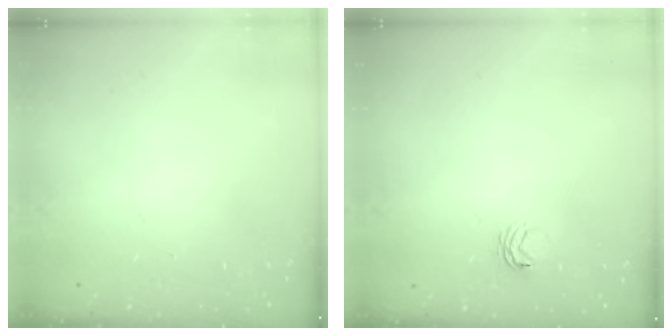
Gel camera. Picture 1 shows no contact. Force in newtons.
{"total": 3.1, "press": 3.1, "slide": 0.3}